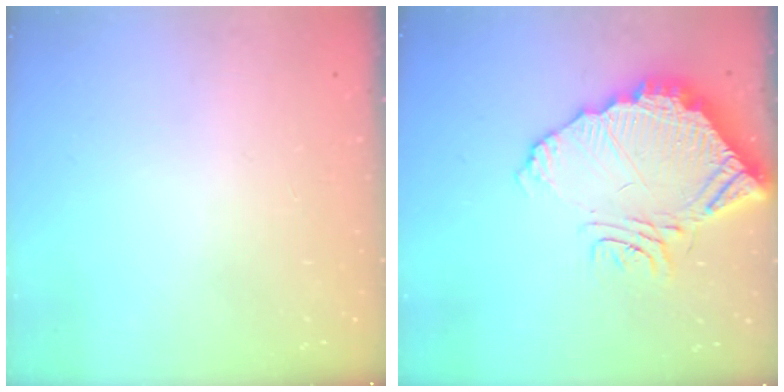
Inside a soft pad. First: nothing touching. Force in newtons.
{"total": 14.0, "press": 13.9, "slide": 1.3}